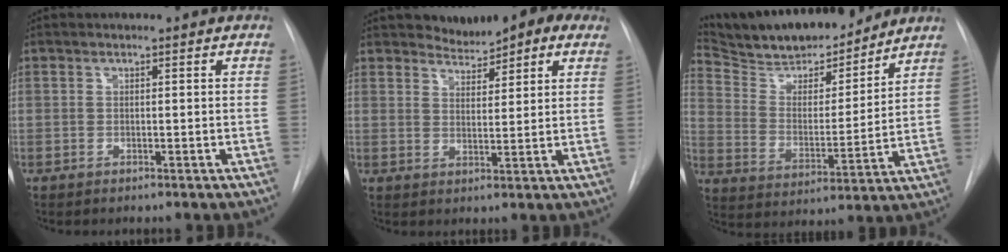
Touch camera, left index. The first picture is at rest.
{"total": 7.5, "force": [6.3, 3.0, 2.8], "torque": [-0.032, 0.004, 0.075]}
{"total": 18.1, "force": [16.1, 4.1, 7.2], "torque": [-0.125, -0.006, 0.268]}